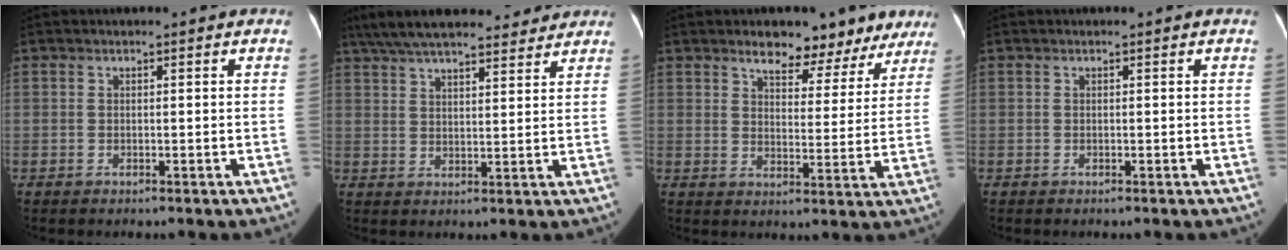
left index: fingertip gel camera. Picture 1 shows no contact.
{"total": 19.2, "force": [16.3, 4.4, 9.1], "torque": [-0.161, 0.047, 0.240]}
{"total": 9.9, "force": [8.0, 4.2, 4.0], "torque": [-0.035, 0.001, 0.100]}
{"total": 0.0}